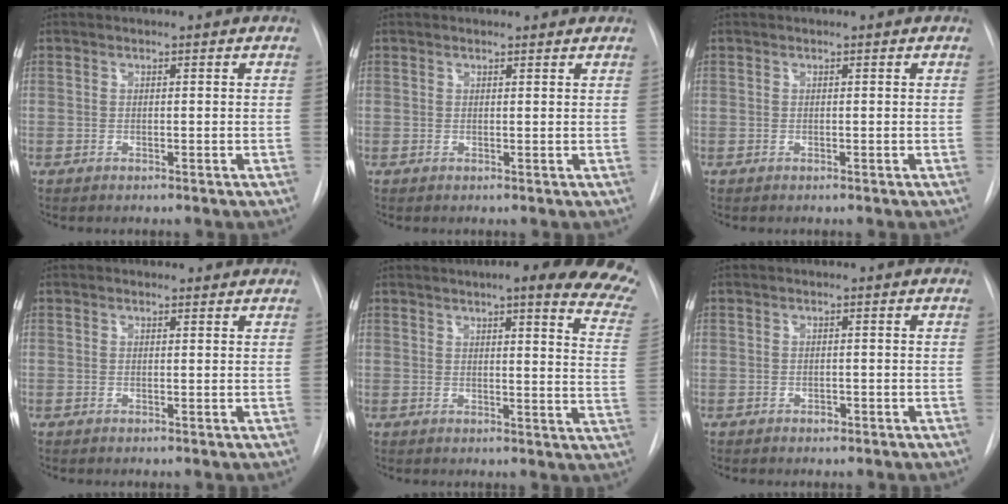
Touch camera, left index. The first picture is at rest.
{"total": 1.7, "force": [1.6, 0.5, 0.2], "torque": [-0.010, 0.009, 0.018]}
{"total": 0.0}
{"total": 1.6, "force": [1.5, 0.6, 0.2], "torque": [-0.007, 0.007, 0.016]}
{"total": 19.7, "force": [15.6, 2.8, 11.7], "torque": [-0.133, -0.035, 0.157]}
{"total": 0.7, "force": [-0.3, 0.5, 0.3], "torque": [-0.005, 0.001, -0.004]}